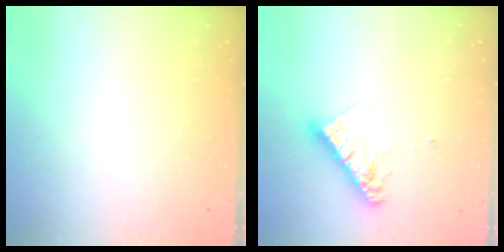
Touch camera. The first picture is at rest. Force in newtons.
{"total": 9.5, "press": 9.4, "slide": 0.8}